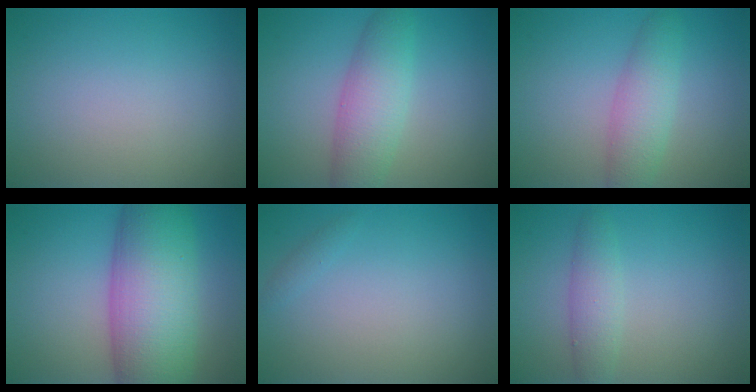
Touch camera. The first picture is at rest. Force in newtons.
{"total": 4.6, "press": 4.6, "slide": 0.1}
{"total": 3.6, "press": 3.6, "slide": 0.1}
{"total": 11.9, "press": 11.9, "slide": 0.5}
{"total": 0.6, "press": 0.6, "slide": 0.0}
{"total": 2.4, "press": 2.4, "slide": 0.2}